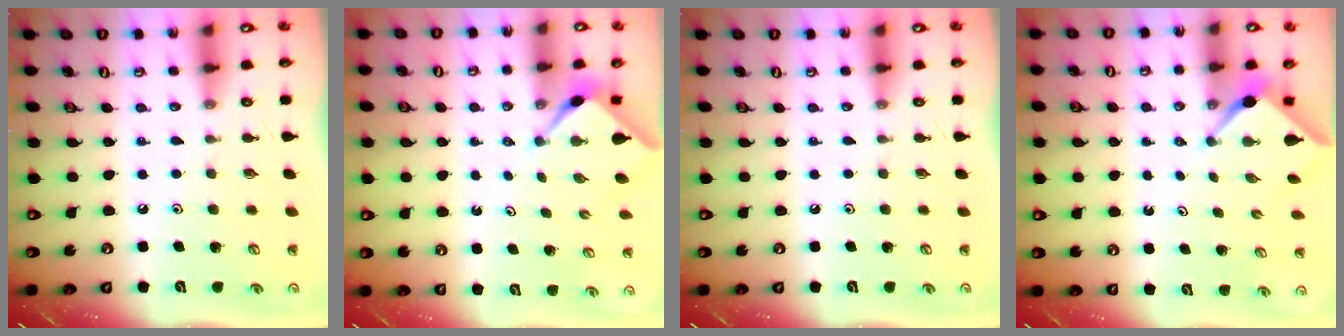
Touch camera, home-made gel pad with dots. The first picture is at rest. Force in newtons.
{"total": 2.5, "press": 2.5, "slide": 0.3}
{"total": 0.0}
{"total": 2.5, "press": 2.5, "slide": 0.1}